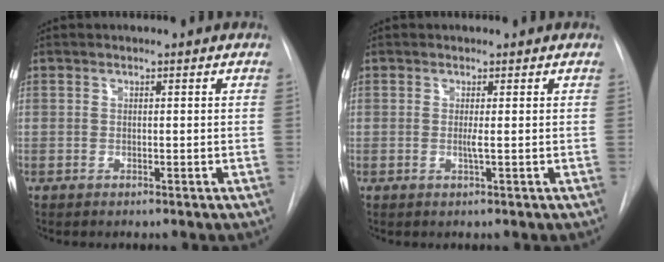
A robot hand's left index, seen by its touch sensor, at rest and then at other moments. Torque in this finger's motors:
{"motor_torque": [0.05, 0.03, 0.00, 0.01]}